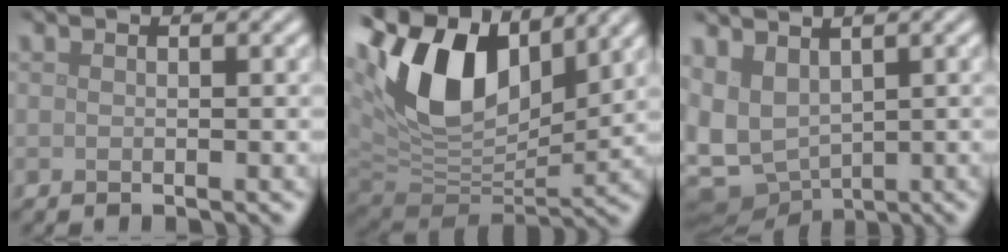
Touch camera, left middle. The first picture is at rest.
{"total": 12.9, "force": [5.3, 7.2, 9.3], "torque": [-0.190, 0.013, 0.096]}
{"total": 6.2, "force": [0.1, 4.2, 4.5], "torque": [-0.110, -0.019, 0.015]}